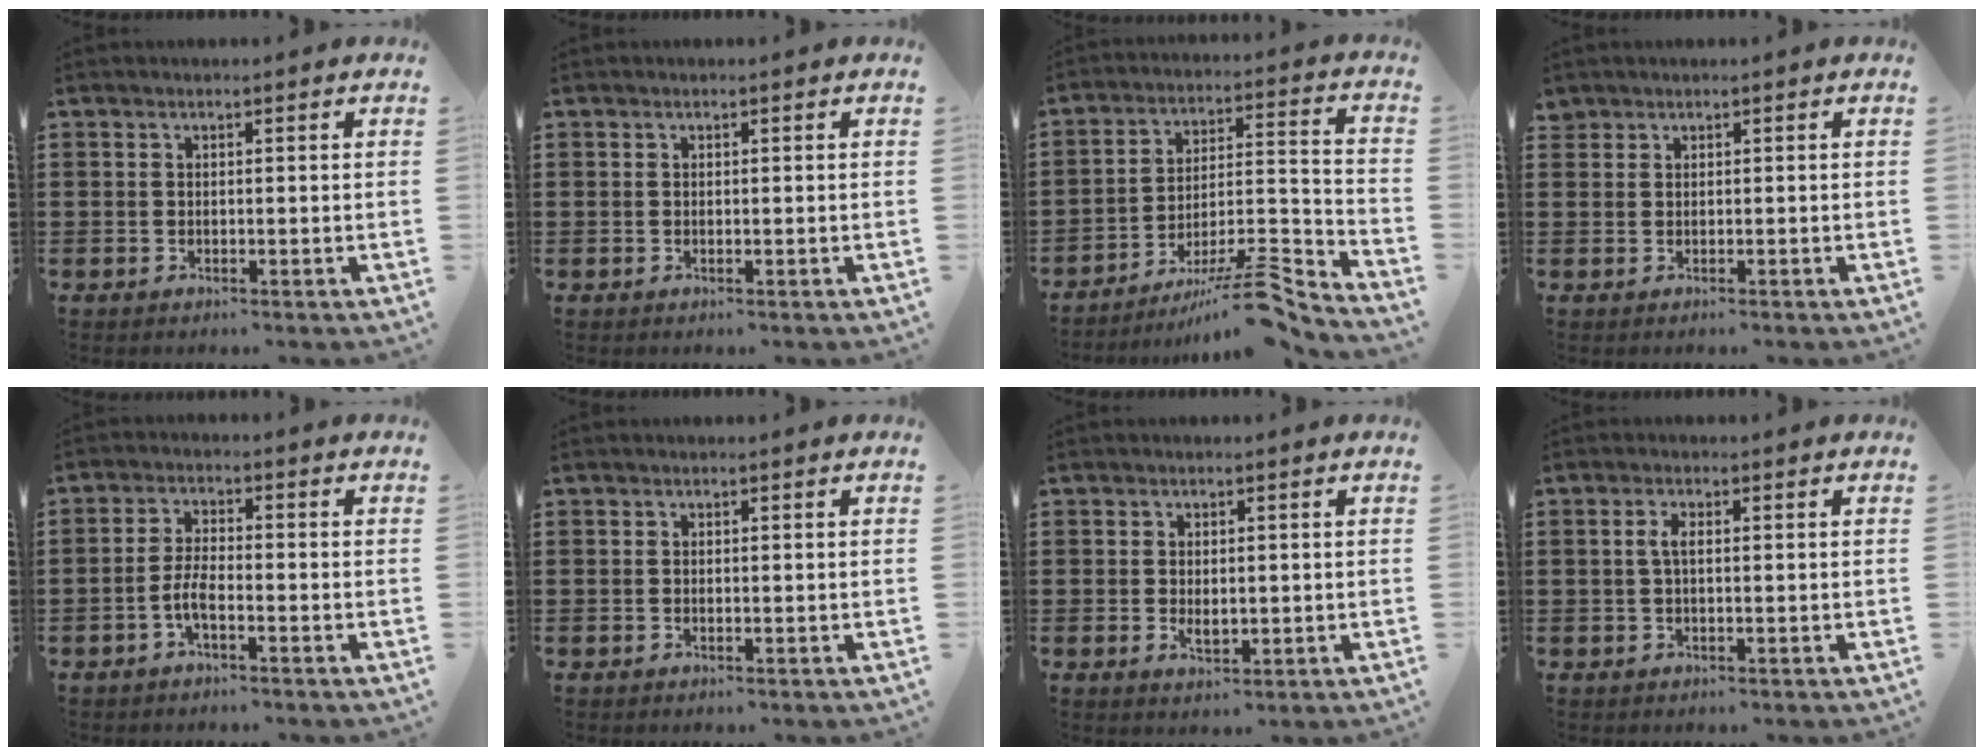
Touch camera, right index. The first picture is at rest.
{"total": 0.0}
{"total": 10.6, "force": [-8.1, 1.5, 6.6], "torque": [-0.093, 0.018, -0.151]}
{"total": 0.9, "force": [0.5, 0.7, 0.0], "torque": [-0.003, 0.002, 0.010]}
{"total": 4.1, "force": [-1.7, 1.0, 3.6], "torque": [-0.085, -0.005, -0.036]}
{"total": 0.0}
{"total": 2.0, "force": [-0.1, 0.8, 1.8], "torque": [-0.037, -0.001, 0.000]}
{"total": 2.0, "force": [0.1, 0.7, 1.9], "torque": [-0.044, 0.001, -0.003]}